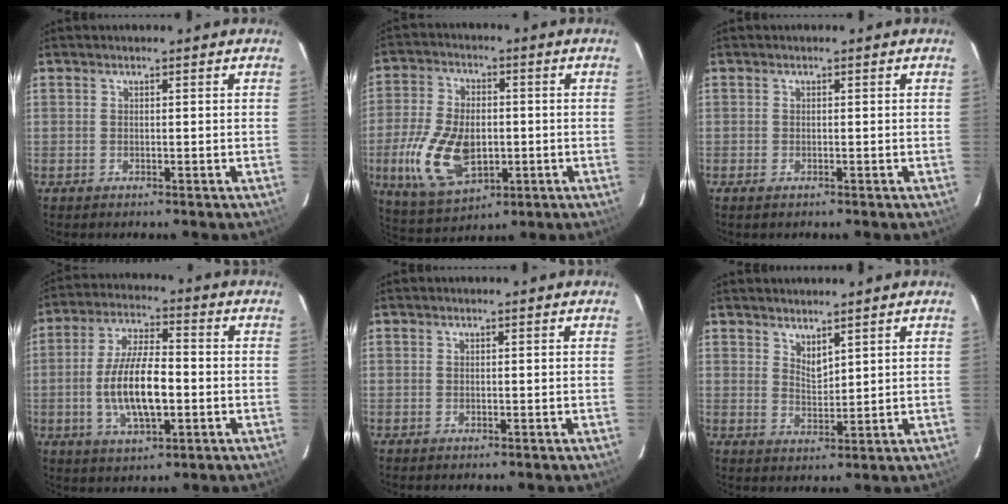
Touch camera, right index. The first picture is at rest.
{"total": 14.7, "force": [-3.0, 8.7, 11.5], "torque": [-0.250, -0.007, -0.042]}
{"total": 0.9, "force": [-0.5, 0.5, 0.5], "torque": [-0.009, -0.004, -0.010]}
{"total": 12.3, "force": [-2.2, 4.5, 11.3], "torque": [-0.224, -0.001, -0.037]}
{"total": 0.0}
{"total": 3.3, "force": [2.8, 0.9, 1.4], "torque": [-0.021, -0.005, 0.050]}